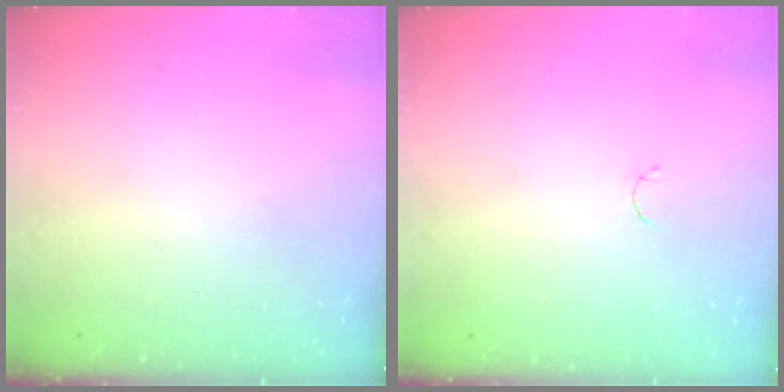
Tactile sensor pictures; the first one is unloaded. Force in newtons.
{"total": 1.8, "press": 1.7, "slide": 0.4}